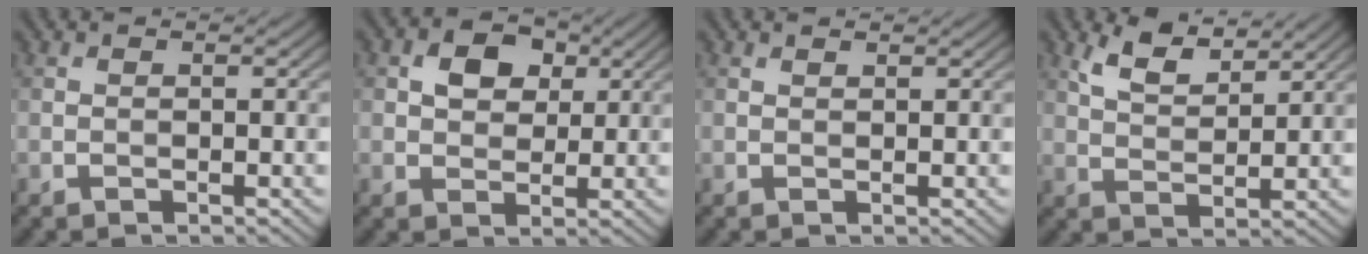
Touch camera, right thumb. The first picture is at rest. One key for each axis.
{"total": 4.8, "fx": 1.6, "fy": 3.6, "fz": 2.7, "tx": -0.052, "ty": 0.006, "tz": 0.021}
{"total": 0.6, "fx": 0.5, "fy": 0.1, "fz": 0.2, "tx": -0.004, "ty": 0.000, "tz": 0.011}
{"total": 5.1, "fx": 3.7, "fy": 1.9, "fz": 3.1, "tx": -0.075, "ty": -0.001, "tz": 0.078}